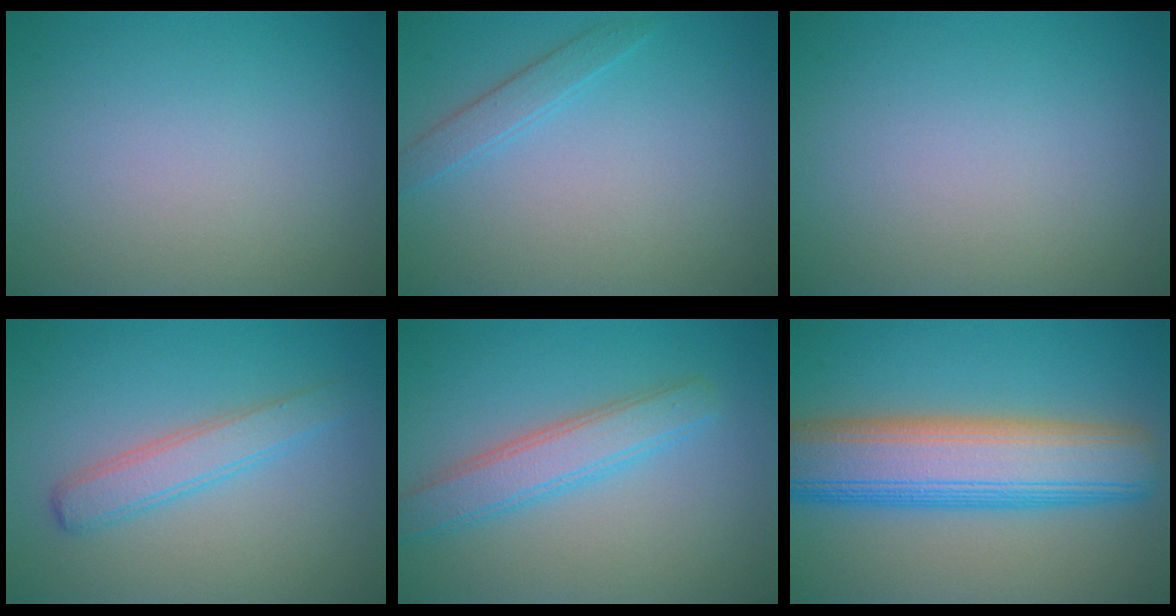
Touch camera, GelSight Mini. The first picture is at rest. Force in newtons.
{"total": 1.6, "press": 1.6, "slide": 0.1}
{"total": 0.0}
{"total": 2.9, "press": 2.9, "slide": 0.0}
{"total": 3.8, "press": 3.8, "slide": 0.1}
{"total": 10.5, "press": 10.5, "slide": 0.5}